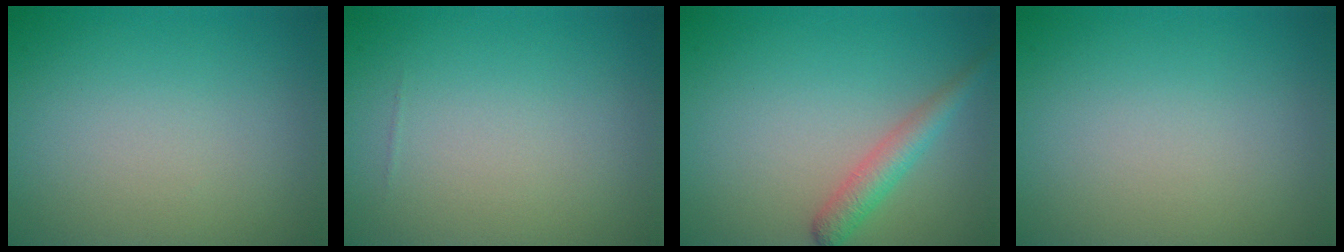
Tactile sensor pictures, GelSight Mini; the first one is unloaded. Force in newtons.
{"total": 0.0}
{"total": 2.5, "press": 2.5, "slide": 0.1}
{"total": 0.0}